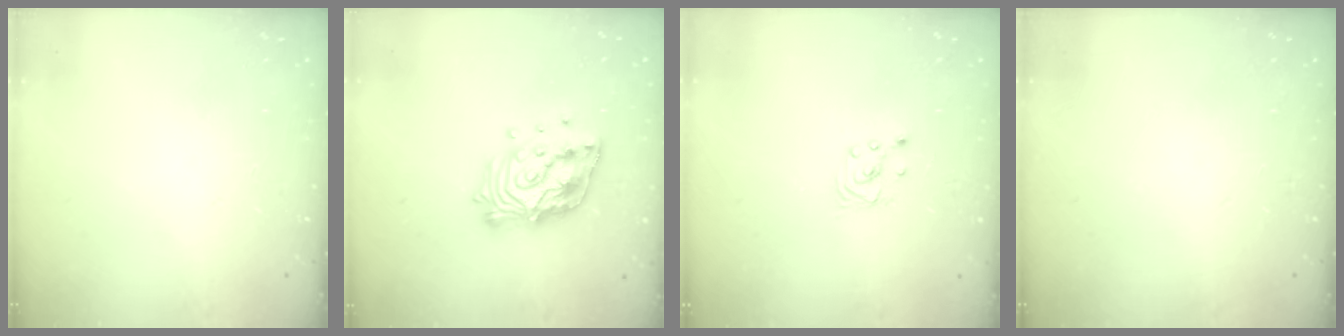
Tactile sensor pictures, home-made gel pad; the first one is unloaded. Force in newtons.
{"total": 15.1, "press": 15.1, "slide": 1.2}
{"total": 1.6, "press": 1.6, "slide": 0.0}
{"total": 0.0}